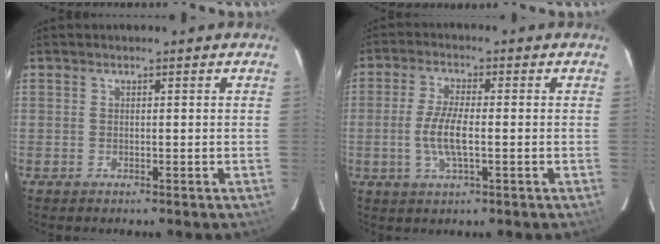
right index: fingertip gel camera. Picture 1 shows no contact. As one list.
[{"total": 6.9, "force": [-1.1, 1.9, 6.5], "torque": [-0.134, -0.002, -0.022]}]